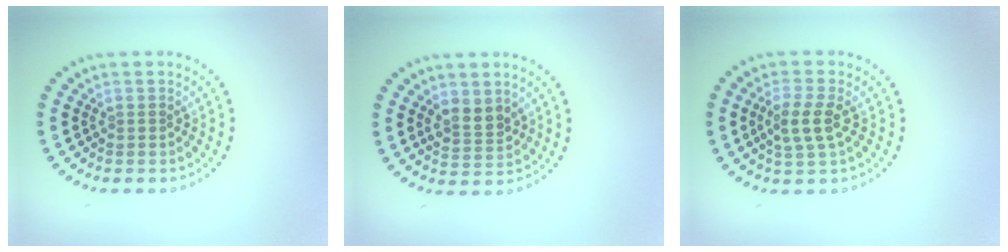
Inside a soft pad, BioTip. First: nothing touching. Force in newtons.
{"total": 2.4, "press": 2.2, "slide": 1.0}
{"total": 2.8, "press": 2.6, "slide": 0.9}